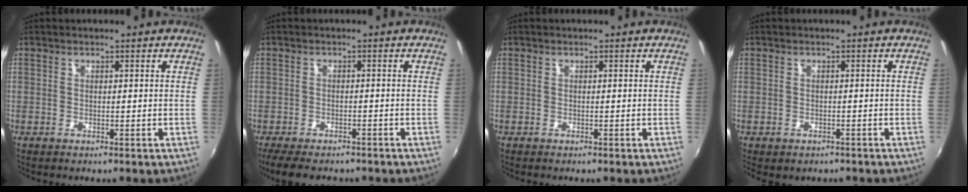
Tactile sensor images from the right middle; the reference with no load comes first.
{"total": 8.4, "force": [-6.8, 2.9, 3.9], "torque": [-0.091, -0.022, -0.109]}
{"total": 0.0}
{"total": 2.1, "force": [-1.4, 1.3, 1.0], "torque": [-0.021, -0.009, -0.014]}